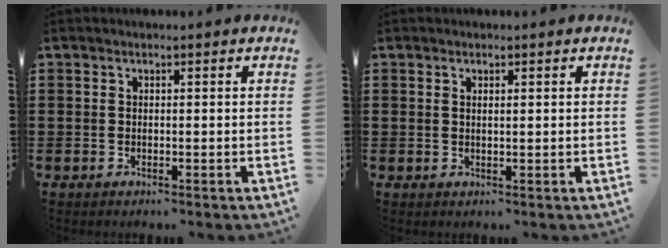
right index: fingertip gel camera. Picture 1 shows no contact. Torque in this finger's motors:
{"motor_torque": [-0.09, 0.30, -0.02, -0.01]}